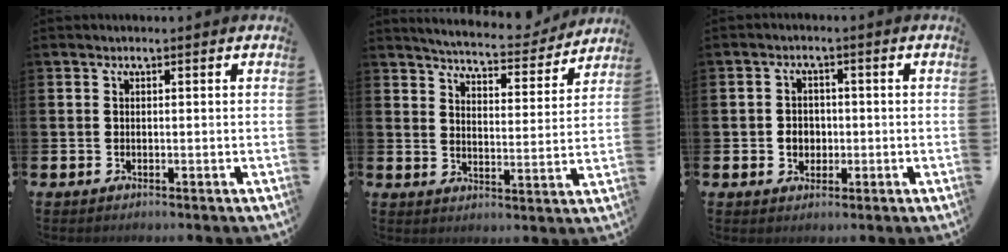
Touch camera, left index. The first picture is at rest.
{"total": 5.7, "force": [5.5, 0.5, 1.1], "torque": [-0.039, -0.039, 0.092]}
{"total": 2.7, "force": [-0.4, 2.4, 1.1], "torque": [-0.010, 0.001, -0.015]}